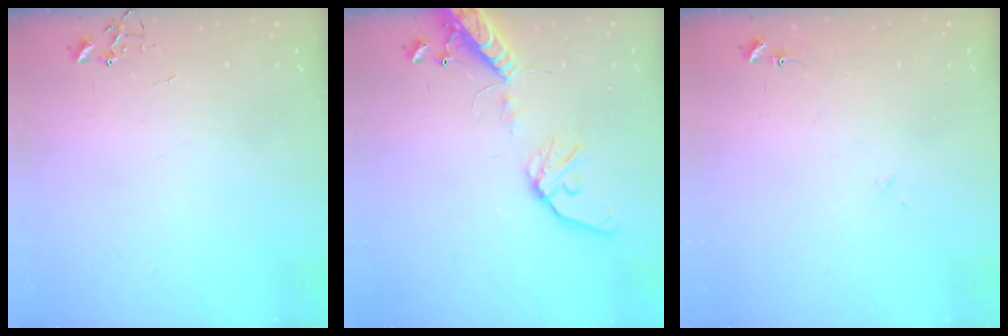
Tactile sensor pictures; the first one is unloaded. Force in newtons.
{"total": 14.1, "press": 13.8, "slide": 3.0}
{"total": 7.8, "press": 7.8, "slide": 0.6}